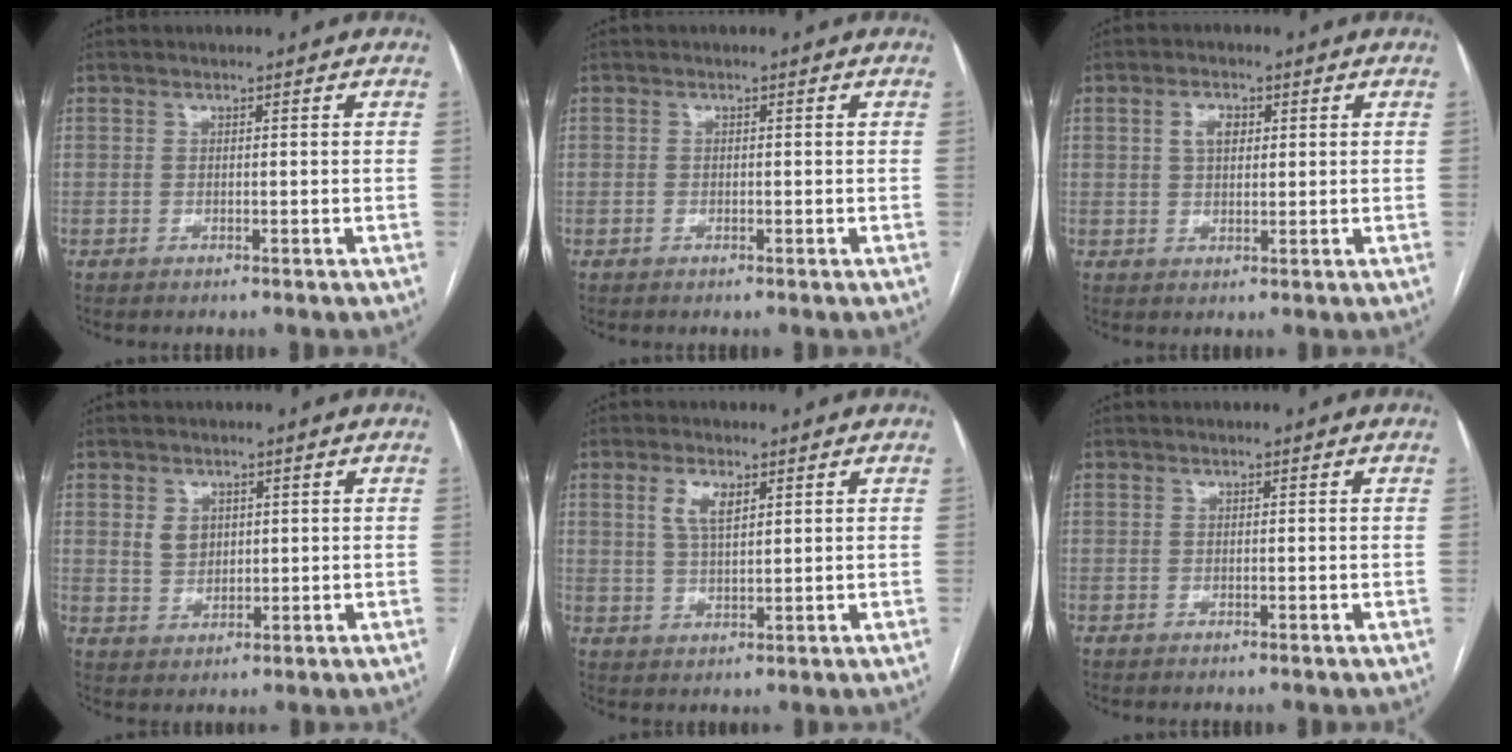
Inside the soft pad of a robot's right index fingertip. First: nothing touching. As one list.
[{"total": 0.6, "force": [-0.1, 0.5, 0.2], "torque": [-0.004, 0.002, 0.000]}, {"total": 3.4, "force": [1.1, 2.0, 2.4], "torque": [-0.046, 0.008, 0.020]}, {"total": 3.6, "force": [1.2, 2.9, 1.8], "torque": [-0.034, 0.006, 0.031]}, {"total": 4.3, "force": [2.0, 1.6, 3.5], "torque": [-0.073, 0.004, 0.041]}, {"total": 0.0}]